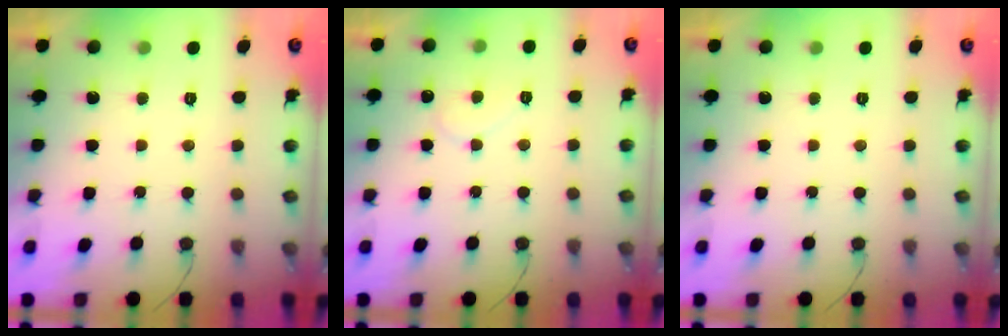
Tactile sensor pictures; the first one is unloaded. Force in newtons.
{"total": 5.1, "press": 5.1, "slide": 0.4}
{"total": 0.0}